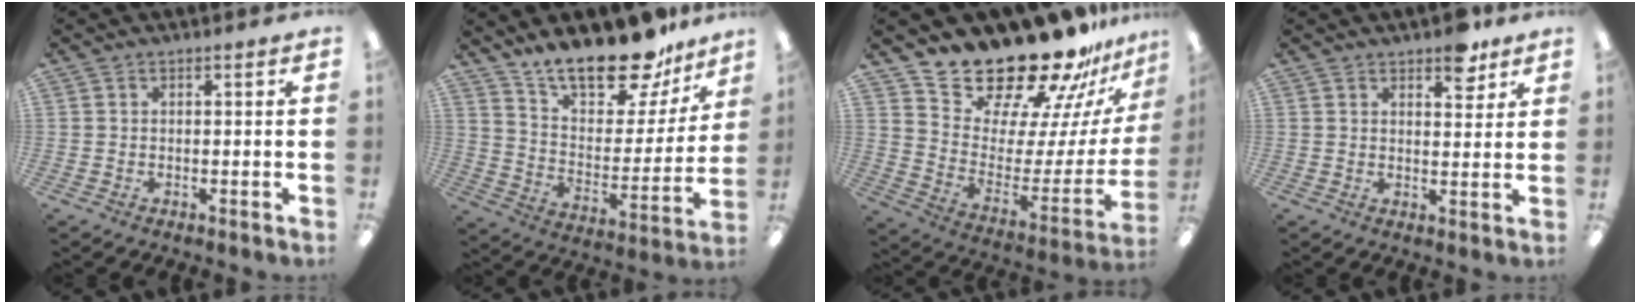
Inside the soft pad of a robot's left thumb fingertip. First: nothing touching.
{"total": 21.6, "force": [17.8, 7.2, 9.7], "torque": [-0.152, -0.125, 0.307]}
{"total": 22.6, "force": [21.1, 5.8, 5.5], "torque": [-0.077, -0.194, 0.370]}
{"total": 5.9, "force": [4.3, 2.7, 3.0], "torque": [-0.021, -0.025, 0.070]}